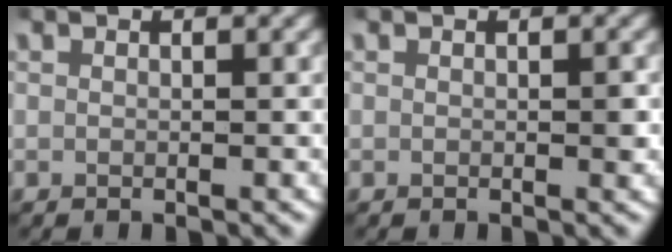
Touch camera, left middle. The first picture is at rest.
{"total": 0.5, "force": [0.1, 0.2, 0.5], "torque": [-0.005, -0.002, 0.001]}